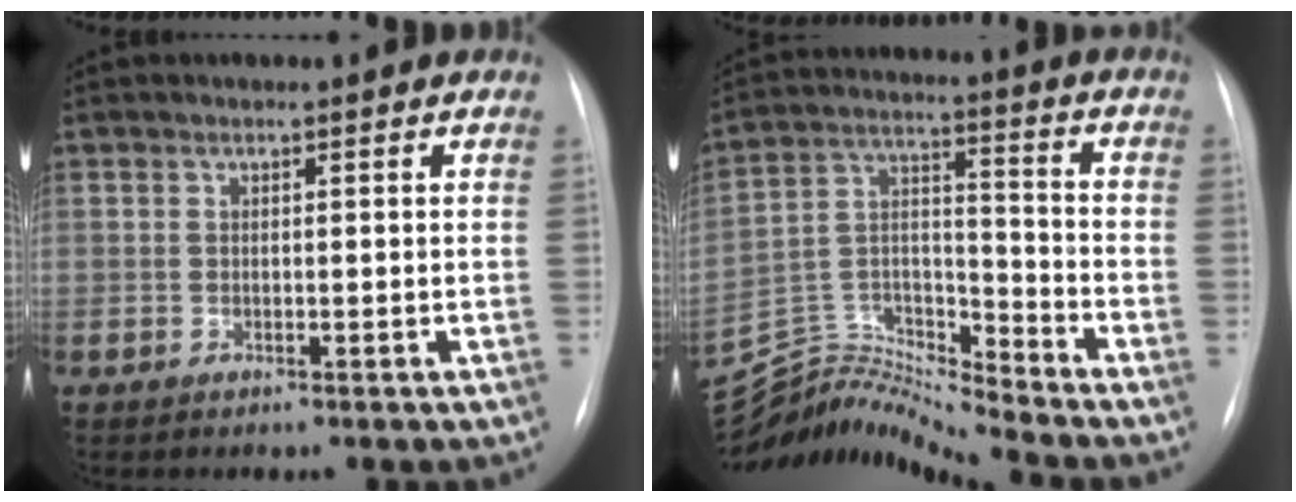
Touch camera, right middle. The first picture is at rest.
{"total": 13.8, "force": [-13.6, -2.0, 0.4], "torque": [-0.008, 0.046, -0.254]}